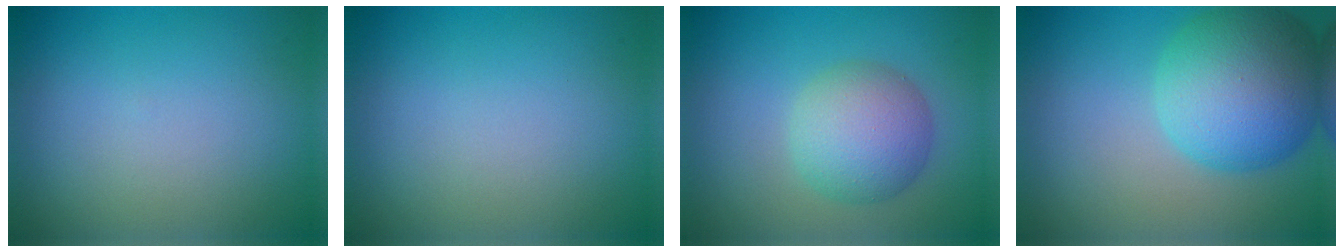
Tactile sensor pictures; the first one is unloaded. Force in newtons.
{"total": 0.0}
{"total": 5.1, "press": 5.1, "slide": 0.2}
{"total": 9.5, "press": 9.5, "slide": 0.4}